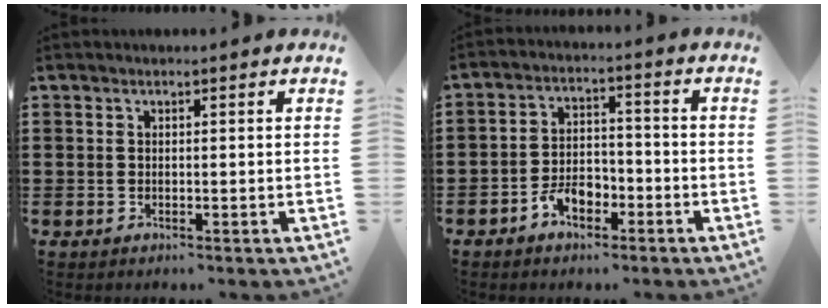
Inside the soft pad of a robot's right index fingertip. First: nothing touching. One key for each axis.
{"total": 5.2, "fx": -3.3, "fy": 2.7, "fz": 3.0, "tx": -0.064, "ty": 0.005, "tz": -0.063}